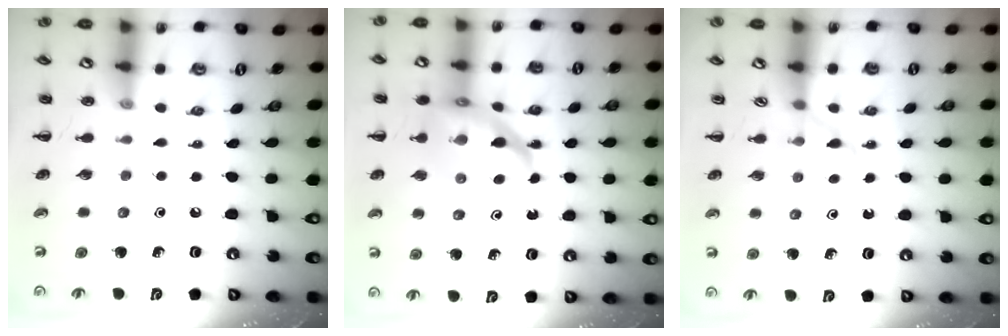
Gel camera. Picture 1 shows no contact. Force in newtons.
{"total": 16.2, "press": 15.7, "slide": 4.0}
{"total": 2.6, "press": 2.5, "slide": 0.9}